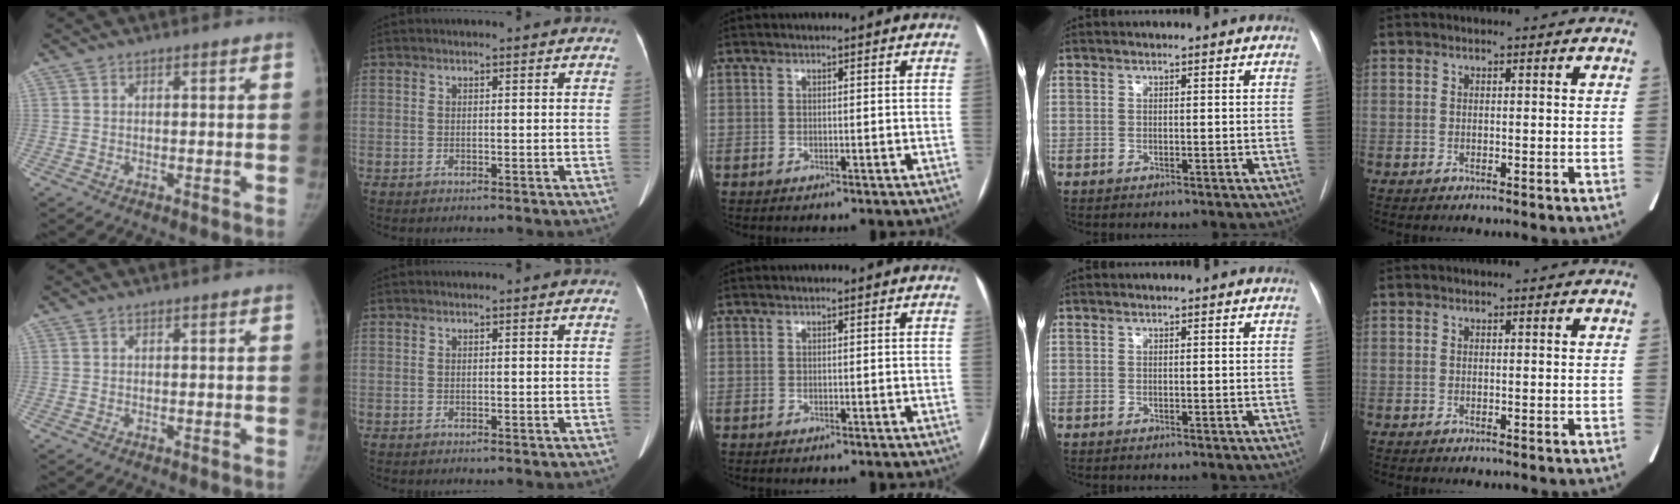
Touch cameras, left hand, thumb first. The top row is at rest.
{}